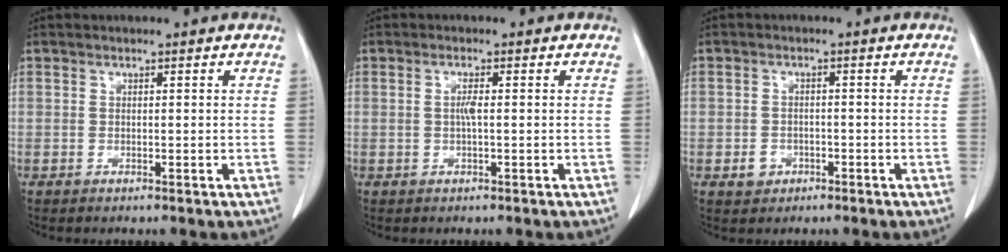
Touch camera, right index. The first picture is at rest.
{"total": 1.6, "force": [0.0, 0.1, 1.6], "torque": [-0.034, 0.001, -0.001]}
{"total": 2.6, "force": [-1.1, 2.2, 0.7], "torque": [-0.010, 0.007, -0.013]}